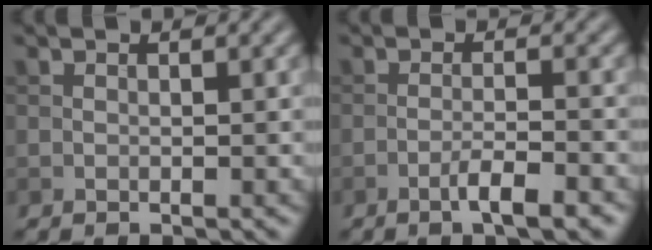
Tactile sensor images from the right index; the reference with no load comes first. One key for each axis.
{"total": 3.2, "fx": -1.8, "fy": 0.5, "fz": 2.5, "tx": -0.041, "ty": 0.008, "tz": -0.038}